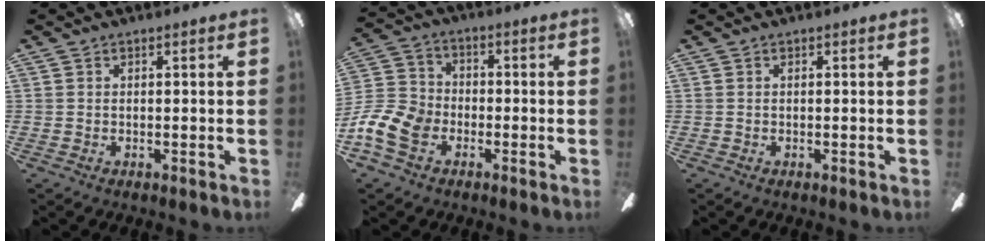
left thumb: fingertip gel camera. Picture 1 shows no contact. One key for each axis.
{"total": 10.5, "fx": -4.5, "fy": 7.8, "fz": 5.5, "tx": -0.129, "ty": 0.029, "tz": -0.080}
{"total": 0.0}